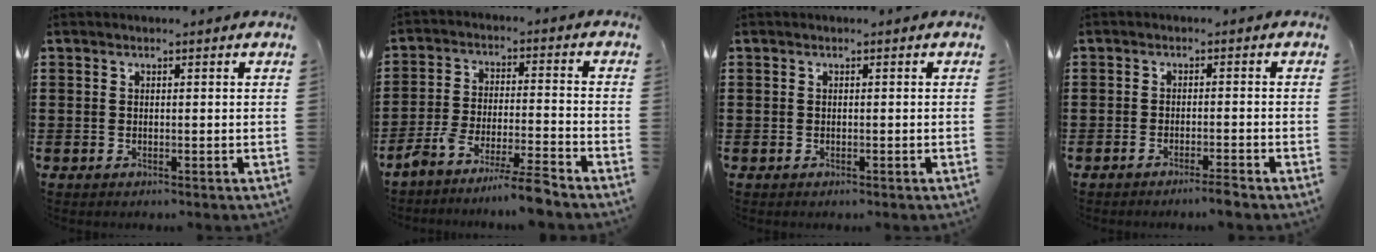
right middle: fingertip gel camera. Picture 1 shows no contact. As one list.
[{"total": 7.0, "force": [-6.5, -0.6, 2.5], "torque": [-0.048, -0.010, -0.127]}, {"total": 0.0}, {"total": 2.2, "force": [-1.9, -0.2, 1.1], "torque": [-0.018, 0.002, -0.036]}]